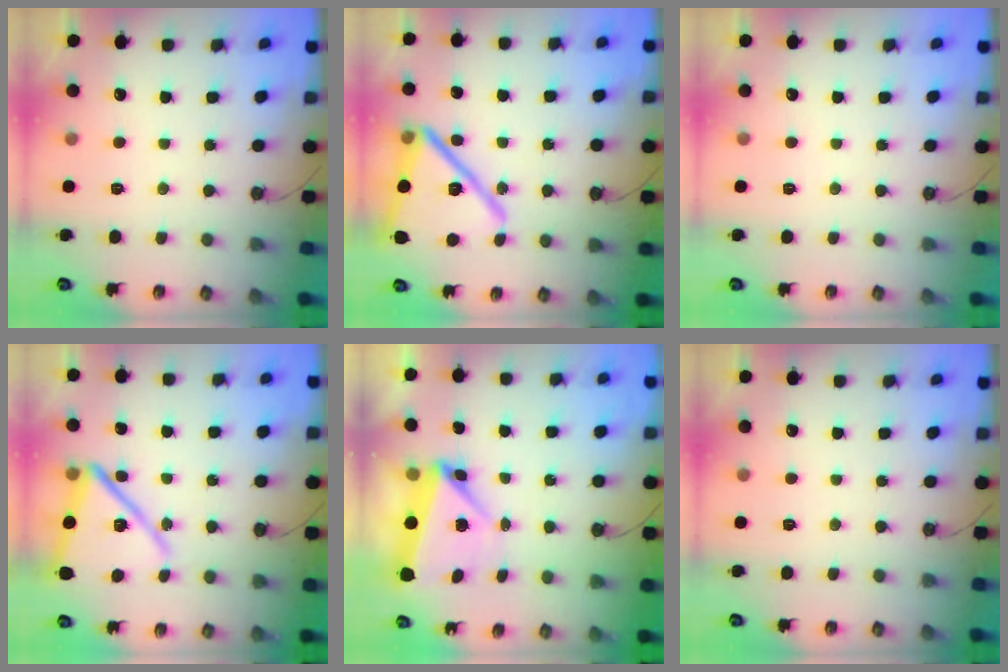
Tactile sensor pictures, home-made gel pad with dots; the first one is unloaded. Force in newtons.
{"total": 23.1, "press": 23.1, "slide": 1.8}
{"total": 0.0}
{"total": 17.0, "press": 16.9, "slide": 1.4}
{"total": 5.4, "press": 5.3, "slide": 0.9}
{"total": 0.0}